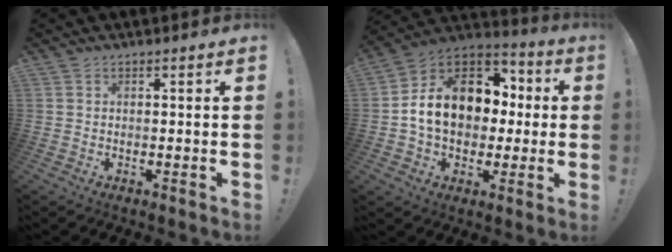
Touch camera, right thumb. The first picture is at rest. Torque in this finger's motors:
{"motor_torque": [2.48, 2.53, 0.62, 0.14, 0.54]}